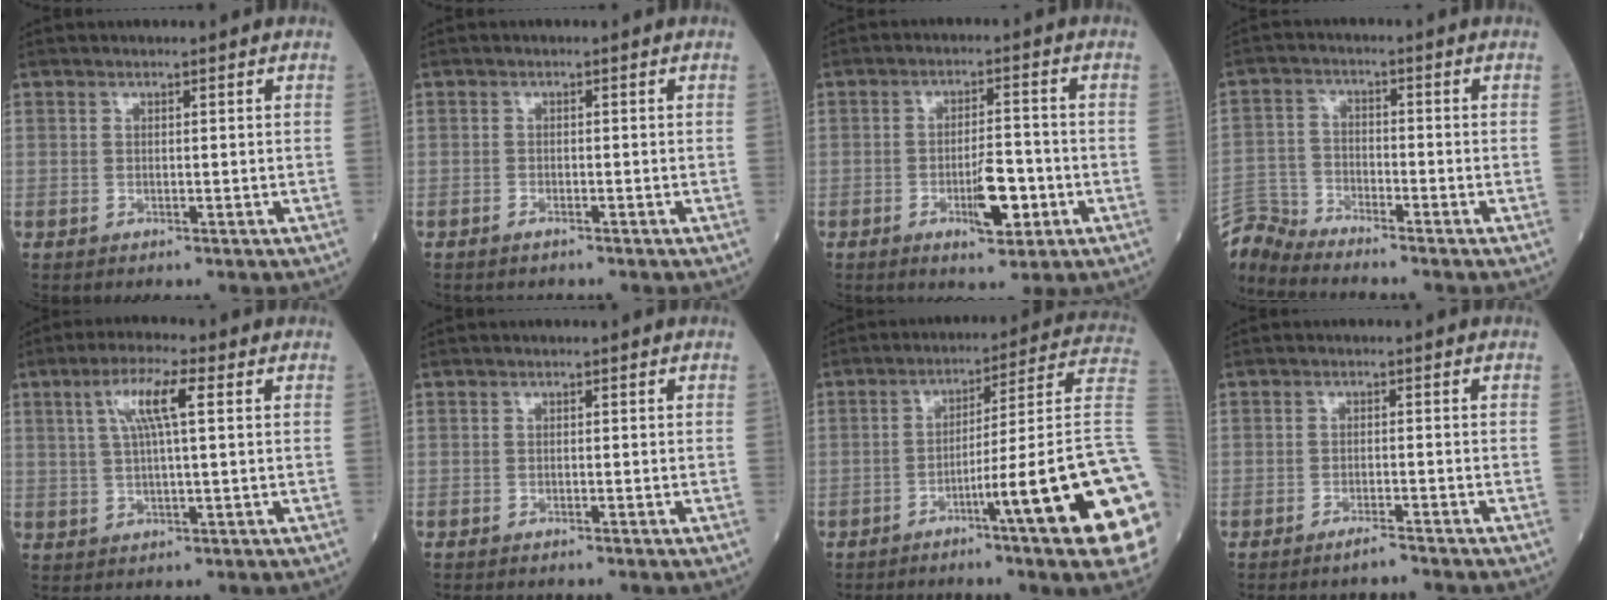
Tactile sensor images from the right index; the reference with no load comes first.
{"total": 0.6, "force": [-0.6, 0.1, 0.2], "torque": [-0.009, 0.000, -0.007]}
{"total": 6.2, "force": [-2.2, 1.6, 5.6], "torque": [-0.094, -0.002, -0.030]}
{"total": 5.9, "force": [-5.7, -1.1, -1.0], "torque": [0.009, -0.003, -0.113]}
{"total": 6.4, "force": [2.0, 0.4, 6.1], "torque": [-0.120, 0.012, 0.040]}
{"total": 1.0, "force": [-0.9, 0.0, 0.5], "torque": [-0.008, 0.001, -0.010]}
{"total": 20.2, "force": [-6.3, -1.0, 19.2], "torque": [-0.177, 0.010, -0.092]}
{"total": 1.9, "force": [-1.8, -0.3, 0.6], "torque": [-0.016, -0.002, -0.028]}